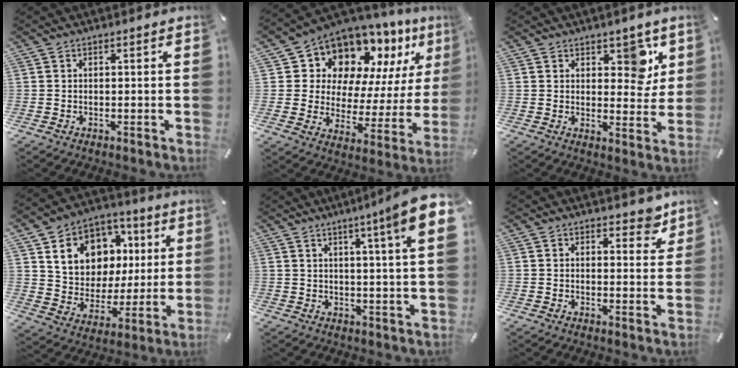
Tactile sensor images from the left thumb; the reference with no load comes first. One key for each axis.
{"total": 11.2, "fx": 9.4, "fy": 6.1, "fz": 0.8, "tx": -0.029, "ty": -0.112, "tz": 0.170}
{"total": 8.0, "fx": 3.9, "fy": 4.8, "fz": 5.0, "tx": -0.037, "ty": -0.017, "tz": 0.060}
{"total": 13.8, "fx": 4.8, "fy": 11.8, "fz": 5.2, "tx": -0.095, "ty": -0.017, "tz": 0.099}
{"total": 10.8, "fx": 4.8, "fy": 0.0, "fz": 9.6, "tx": -0.144, "ty": -0.028, "tz": 0.072}
{"total": 4.6, "fx": 3.3, "fy": 2.7, "fz": 1.7, "tx": -0.001, "ty": -0.016, "tz": 0.053}